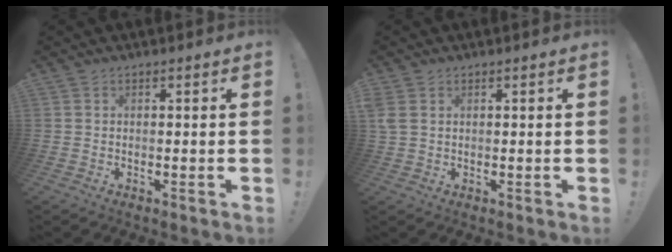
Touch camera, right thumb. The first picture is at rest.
{"total": 3.1, "force": [1.1, 2.1, 2.0], "torque": [-0.040, -0.002, 0.020]}